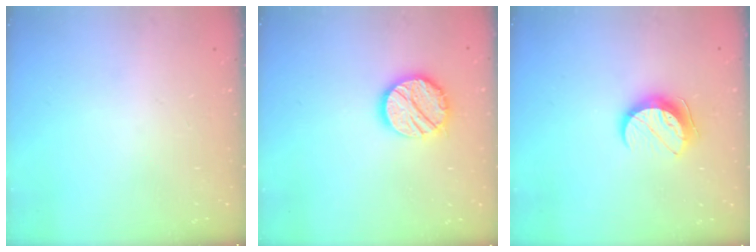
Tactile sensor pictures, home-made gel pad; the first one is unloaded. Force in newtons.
{"total": 13.3, "press": 13.3, "slide": 0.8}
{"total": 10.1, "press": 10.1, "slide": 0.8}